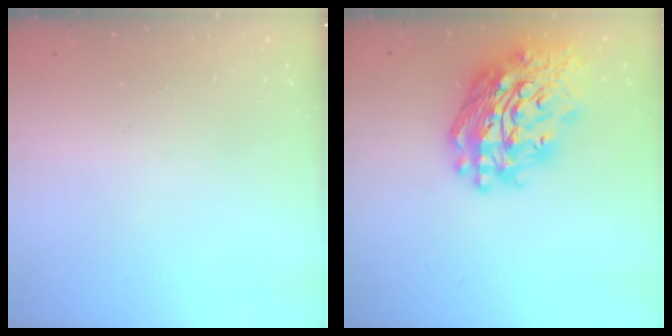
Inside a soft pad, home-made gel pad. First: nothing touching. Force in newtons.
{"total": 24.3, "press": 24.2, "slide": 2.6}